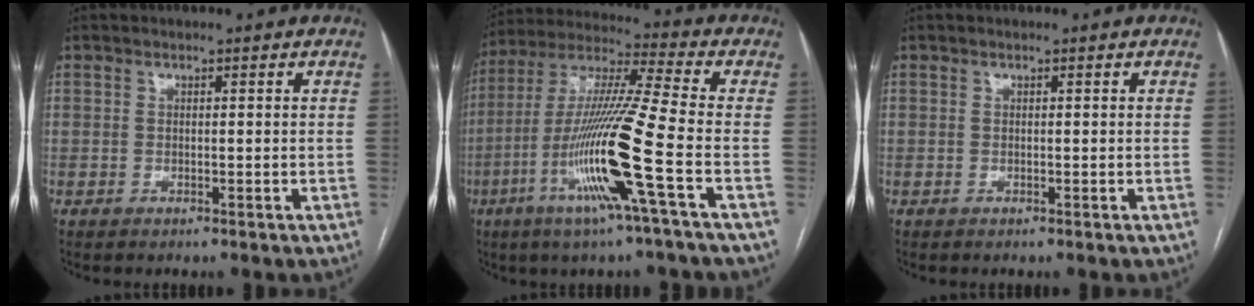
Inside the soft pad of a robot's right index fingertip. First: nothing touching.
{"total": 17.2, "force": [-5.9, -1.4, 16.1], "torque": [-0.323, -0.017, -0.120]}
{"total": 0.0}